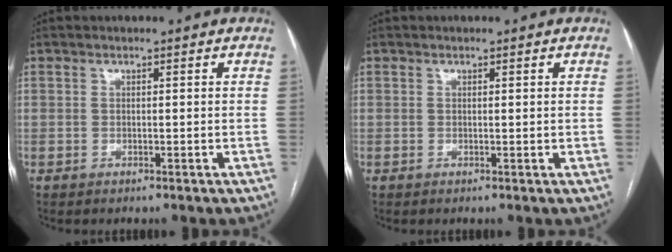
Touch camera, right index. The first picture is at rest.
{"total": 0.5, "force": [0.1, 0.2, 0.5], "torque": [-0.008, -0.001, 0.002]}